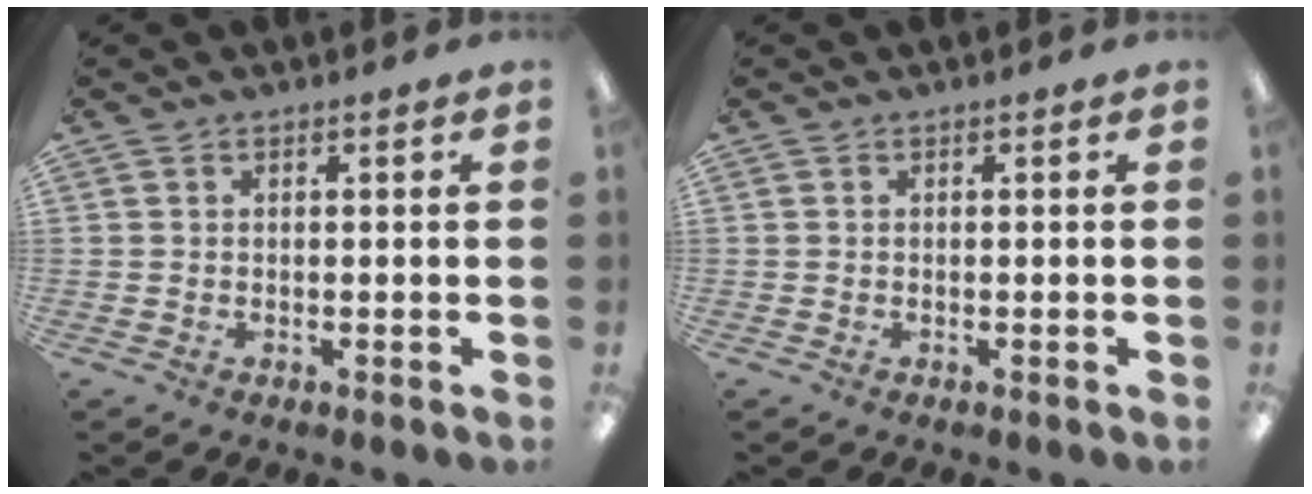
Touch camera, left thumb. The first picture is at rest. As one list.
[{"total": 0.0}]